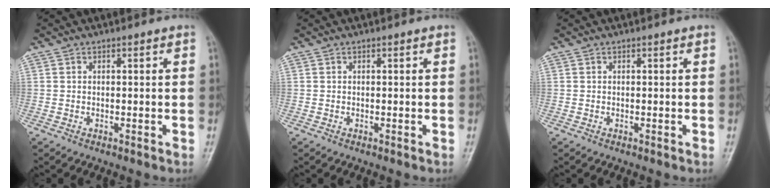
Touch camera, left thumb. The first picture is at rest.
{"total": 0.0}
{"total": 0.0}